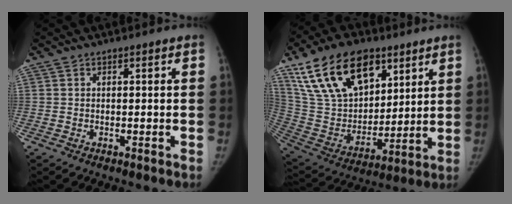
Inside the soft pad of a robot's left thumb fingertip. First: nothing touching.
{"total": 24.0, "force": [13.3, 13.6, 14.6], "torque": [-0.242, -0.032, 0.248]}